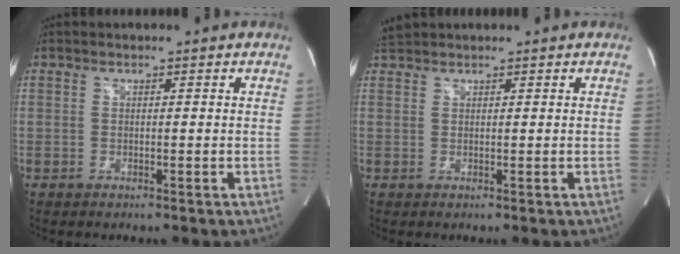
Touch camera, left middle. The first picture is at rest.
{"total": 1.6, "force": [1.6, 0.0, -0.1], "torque": [-0.011, 0.013, 0.038]}